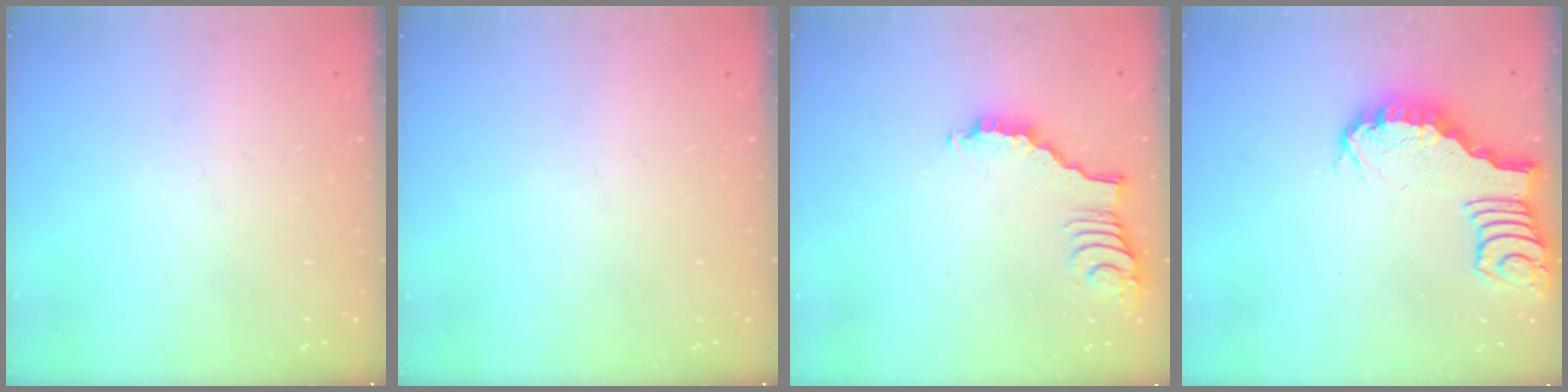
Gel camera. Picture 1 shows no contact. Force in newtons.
{"total": 0.0}
{"total": 2.6, "press": 2.6, "slide": 0.4}
{"total": 2.7, "press": 2.7, "slide": 0.4}